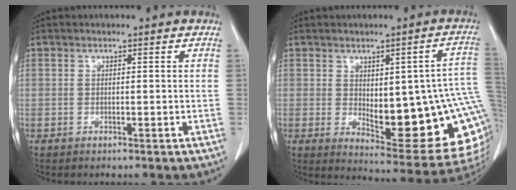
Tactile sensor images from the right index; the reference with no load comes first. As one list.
[{"total": 20.9, "force": [-0.6, 5.6, 20.1], "torque": [-0.189, 0.005, 0.015]}]